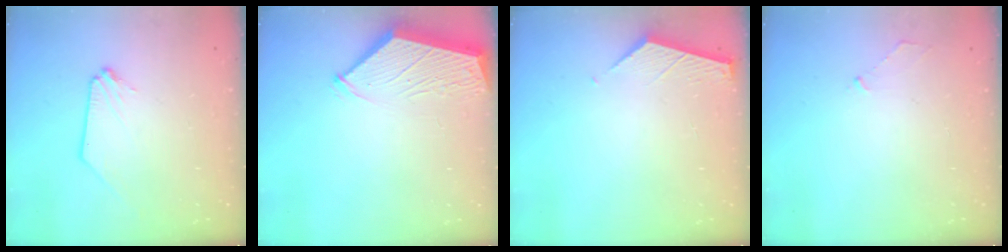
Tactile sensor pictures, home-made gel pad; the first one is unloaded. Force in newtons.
{"total": 3.0, "press": 3.0, "slide": 0.3}
{"total": 2.8, "press": 2.8, "slide": 0.3}
{"total": 2.2, "press": 2.1, "slide": 0.4}